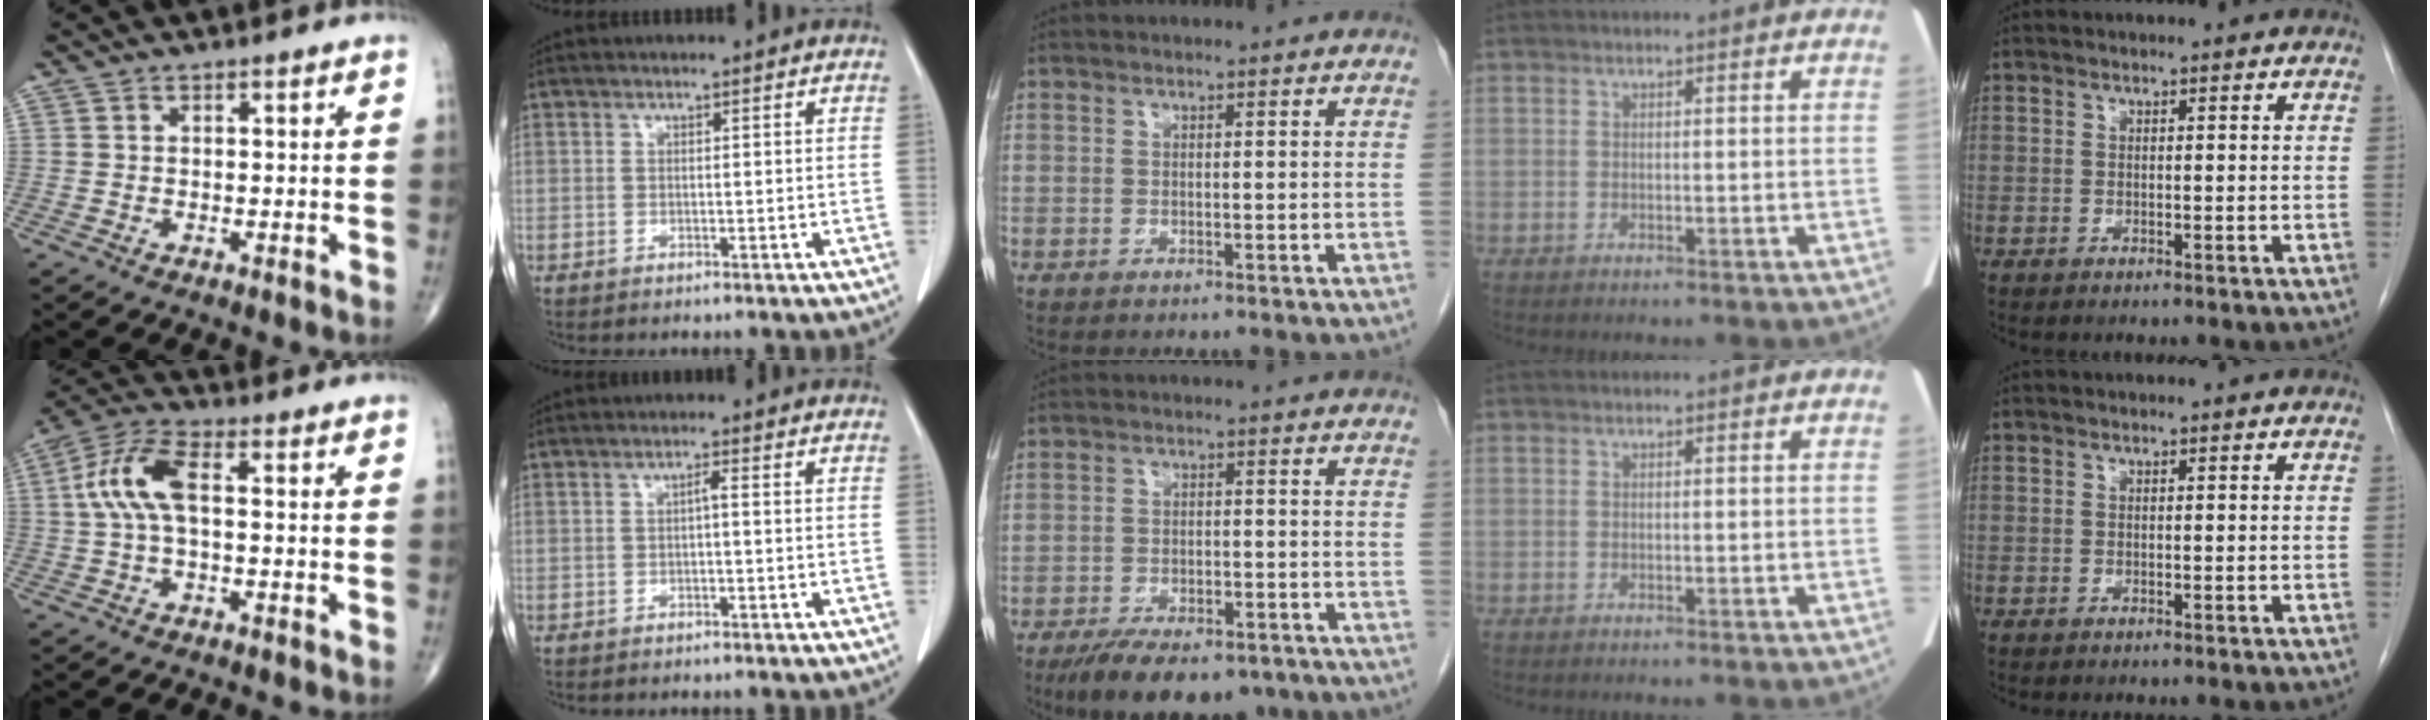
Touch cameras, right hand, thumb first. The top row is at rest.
{"thumb": {"total": 9.2, "force": [0.8, 4.0, 8.3], "torque": [-0.193, 0.029, 0.012]}, "index": {"total": 1.1, "force": [-0.1, 0.1, 1.0], "torque": [-0.017, 0.003, -0.001]}, "middle": {"total": 12.1, "force": [-9.0, 4.8, 6.5], "torque": [-0.097, -0.006, -0.134]}}